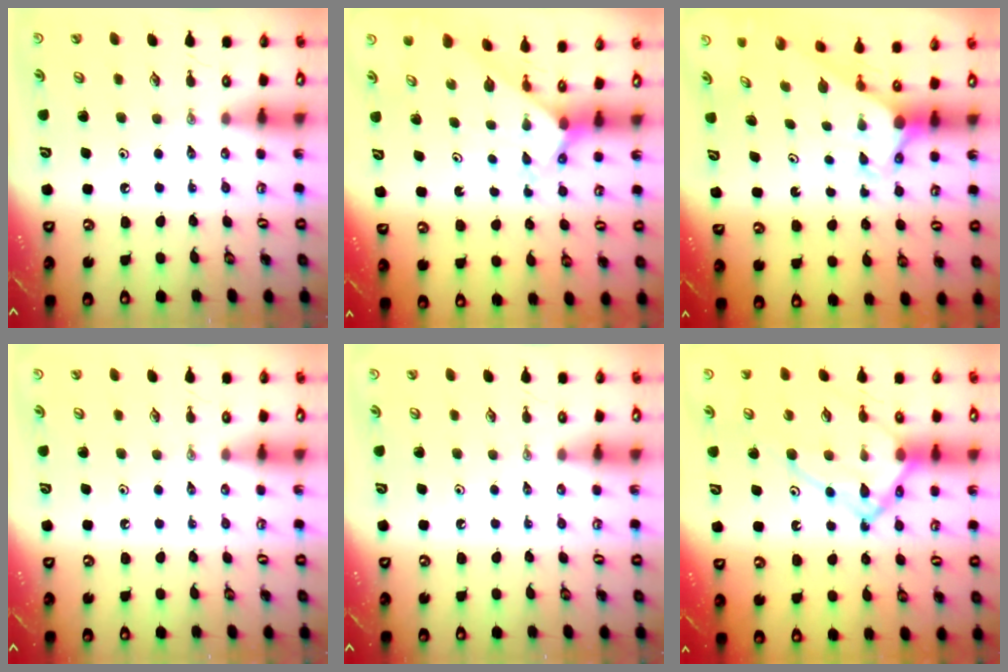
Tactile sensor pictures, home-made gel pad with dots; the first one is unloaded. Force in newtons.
{"total": 2.5, "press": 2.5, "slide": 0.2}
{"total": 2.8, "press": 2.8, "slide": 0.2}
{"total": 0.0}
{"total": 0.0}
{"total": 14.9, "press": 14.8, "slide": 1.3}